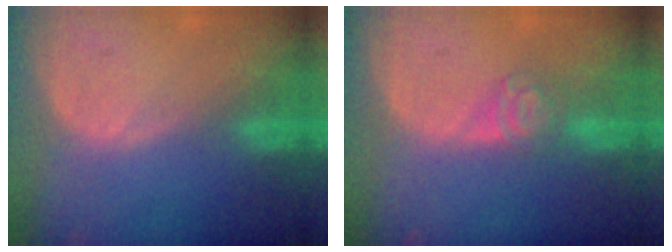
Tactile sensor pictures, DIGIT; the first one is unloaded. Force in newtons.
{"total": 4.3, "press": 4.0, "slide": 1.6}